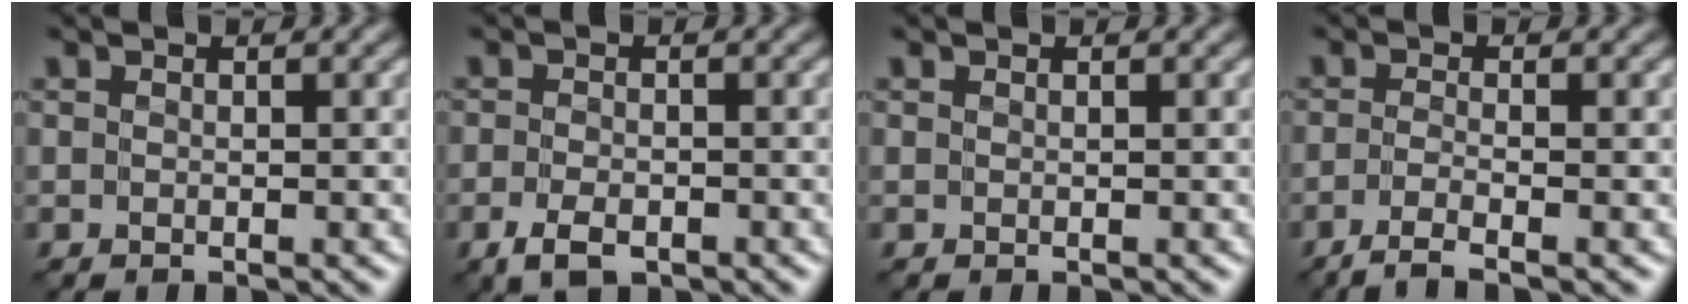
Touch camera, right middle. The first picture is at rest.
{"total": 2.7, "force": [-1.6, 1.4, 1.7], "torque": [-0.033, -0.004, -0.035]}
{"total": 0.0}
{"total": 2.5, "force": [-1.7, 0.3, 1.9], "torque": [-0.036, -0.004, -0.048]}